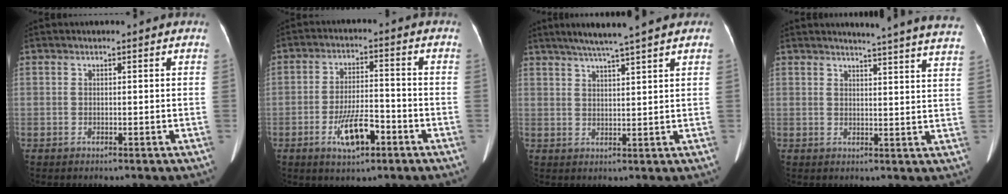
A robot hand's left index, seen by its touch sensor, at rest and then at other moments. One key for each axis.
{"total": 7.5, "fx": -3.7, "fy": 2.5, "fz": 6.0, "tx": -0.119, "ty": 0.001, "tz": -0.060}
{"total": 8.3, "fx": 6.6, "fy": -0.5, "fz": 5.0, "tx": -0.081, "ty": 0.025, "tz": 0.096}
{"total": 17.3, "fx": 16.4, "fy": -0.8, "fz": 5.3, "tx": -0.069, "ty": -0.077, "tz": 0.176}